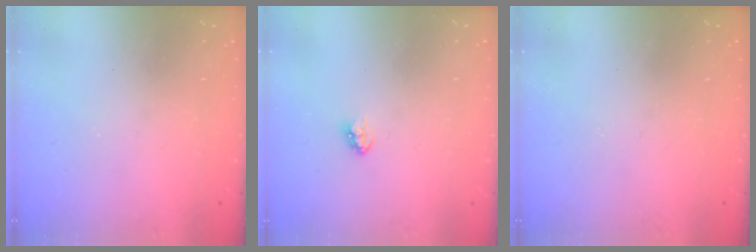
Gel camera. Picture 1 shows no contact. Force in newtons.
{"total": 2.9, "press": 2.9, "slide": 0.2}
{"total": 0.0}